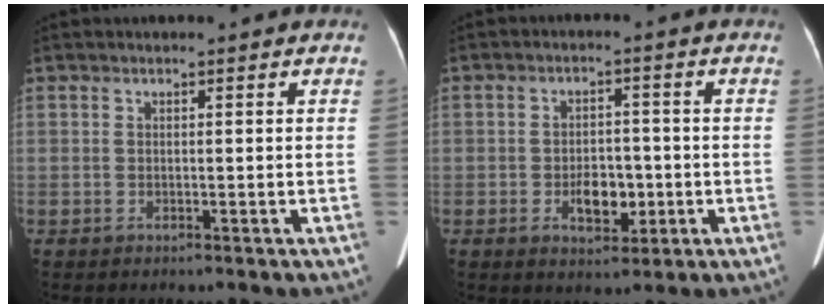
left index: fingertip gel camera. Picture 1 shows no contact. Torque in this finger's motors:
{"motor_torque": [-0.14, 0.03, 0.14, 0.00]}